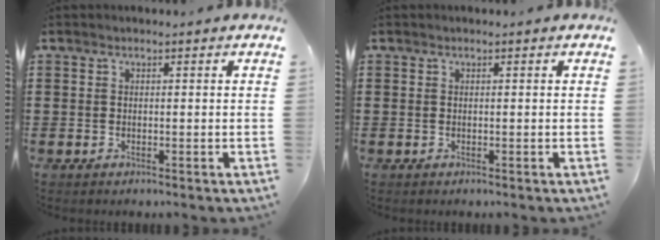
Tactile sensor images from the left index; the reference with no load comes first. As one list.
[{"total": 0.0}]